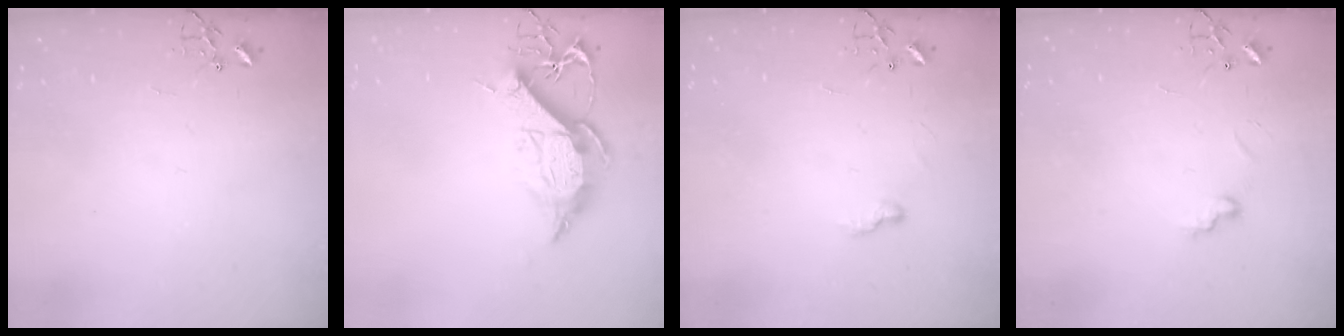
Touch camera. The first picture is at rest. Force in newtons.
{"total": 13.0, "press": 13.0, "slide": 1.1}
{"total": 4.6, "press": 4.6, "slide": 0.6}
{"total": 6.9, "press": 6.9, "slide": 0.7}